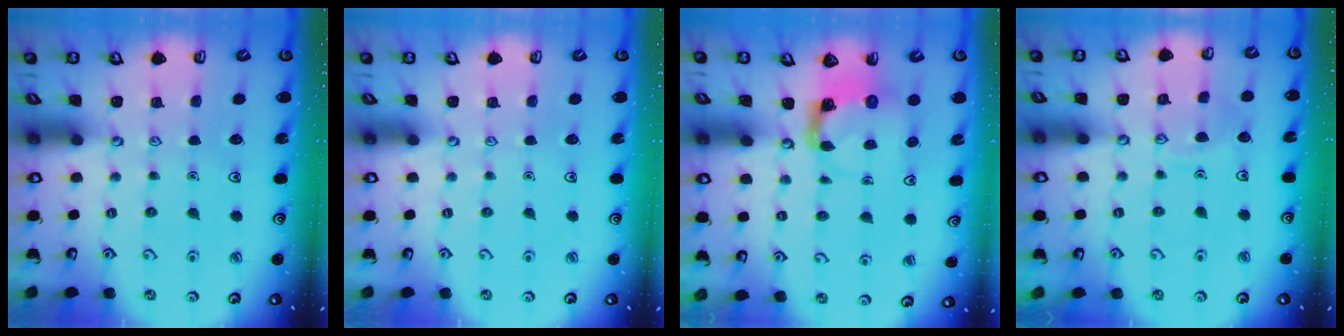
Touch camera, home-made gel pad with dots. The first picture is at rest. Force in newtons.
{"total": 0.0}
{"total": 3.7, "press": 3.7, "slide": 0.7}
{"total": 7.1, "press": 7.1, "slide": 0.6}